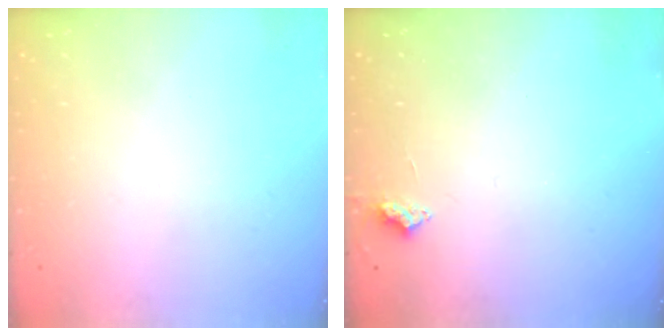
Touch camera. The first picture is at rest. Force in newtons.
{"total": 3.2, "press": 3.1, "slide": 0.5}